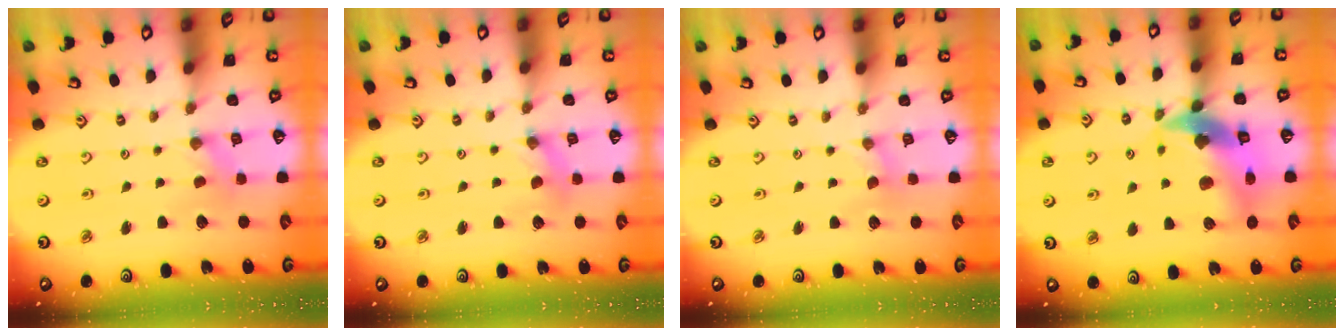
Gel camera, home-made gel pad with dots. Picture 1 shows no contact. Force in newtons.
{"total": 1.5, "press": 1.4, "slide": 0.3}
{"total": 0.0}
{"total": 17.0, "press": 16.9, "slide": 2.2}